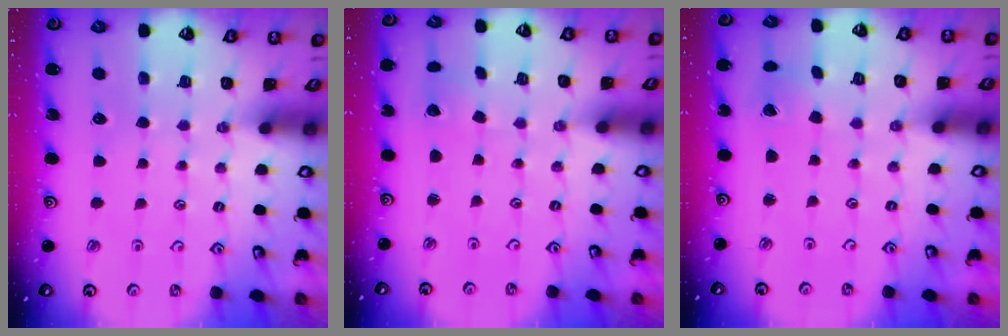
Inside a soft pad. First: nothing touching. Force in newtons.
{"total": 1.7, "press": 1.7, "slide": 0.1}
{"total": 1.8, "press": 1.8, "slide": 0.1}